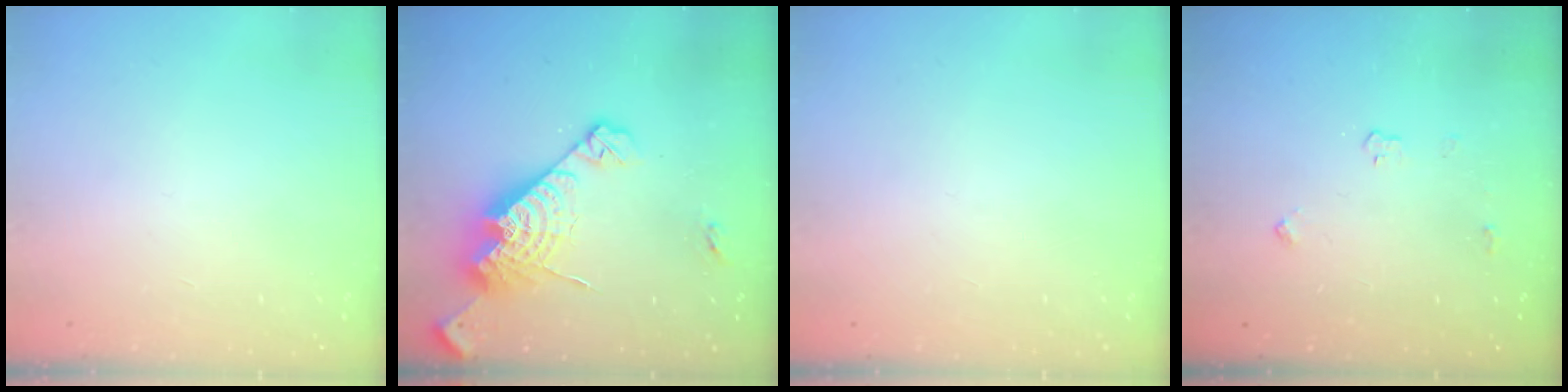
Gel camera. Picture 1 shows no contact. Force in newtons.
{"total": 19.9, "press": 19.8, "slide": 1.7}
{"total": 0.0}
{"total": 3.0, "press": 2.9, "slide": 0.5}